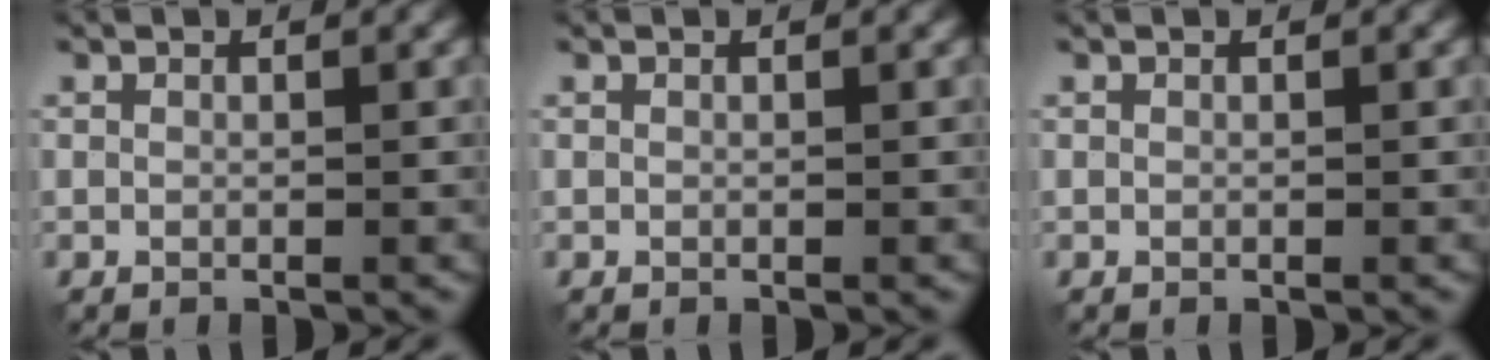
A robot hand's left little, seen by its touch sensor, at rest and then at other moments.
{"total": 0.0}
{"total": 0.0}